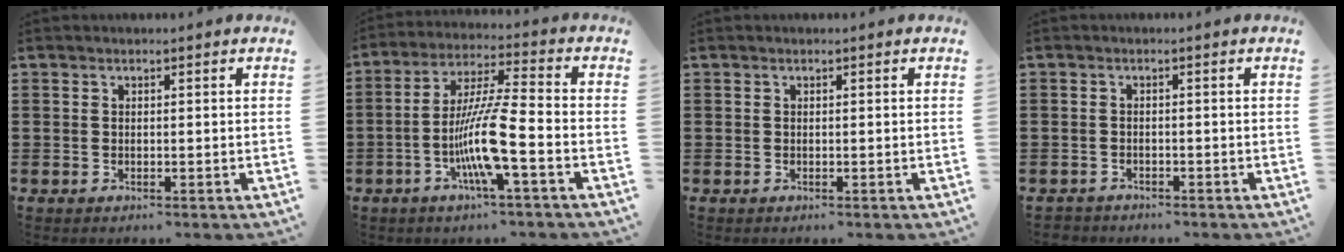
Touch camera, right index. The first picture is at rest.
{"total": 11.0, "force": [-3.7, 0.9, 10.4], "torque": [-0.215, -0.012, -0.077]}
{"total": 0.0}
{"total": 1.4, "force": [-1.3, 0.5, -0.2], "torque": [0.001, 0.004, -0.030]}